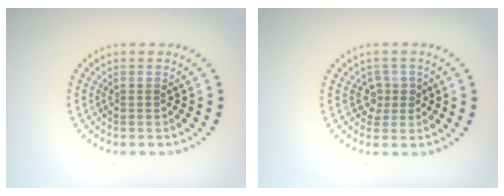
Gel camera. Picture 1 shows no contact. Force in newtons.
{"total": 1.6, "press": 1.4, "slide": 0.9}